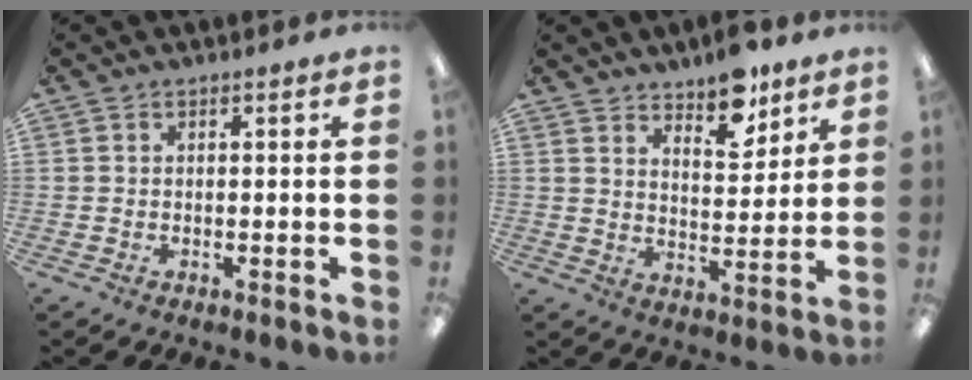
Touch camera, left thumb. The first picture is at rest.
{"total": 8.6, "force": [7.1, 3.3, 3.6], "torque": [-0.036, -0.045, 0.121]}